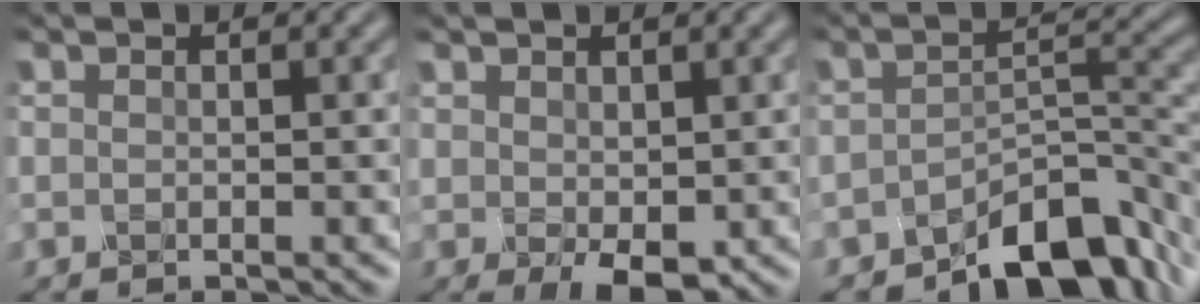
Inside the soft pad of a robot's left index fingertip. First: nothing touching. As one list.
[{"total": 2.3, "force": [0.2, 1.3, 1.8], "torque": [-0.036, -0.009, 0.012]}, {"total": 7.3, "force": [-5.6, 2.8, 3.8], "torque": [-0.039, -0.003, -0.093]}]